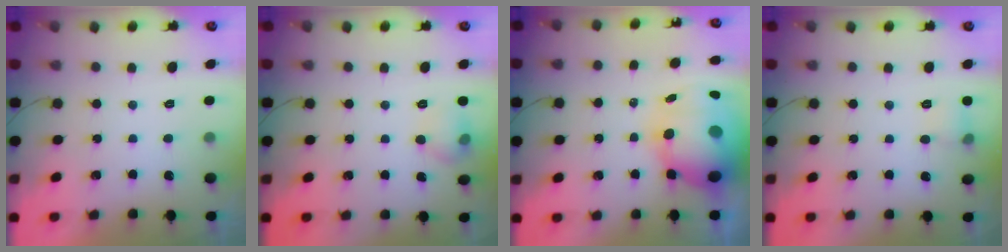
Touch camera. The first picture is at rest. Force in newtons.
{"total": 6.5, "press": 6.3, "slide": 1.4}
{"total": 18.2, "press": 17.7, "slide": 4.4}
{"total": 6.0, "press": 5.6, "slide": 2.0}